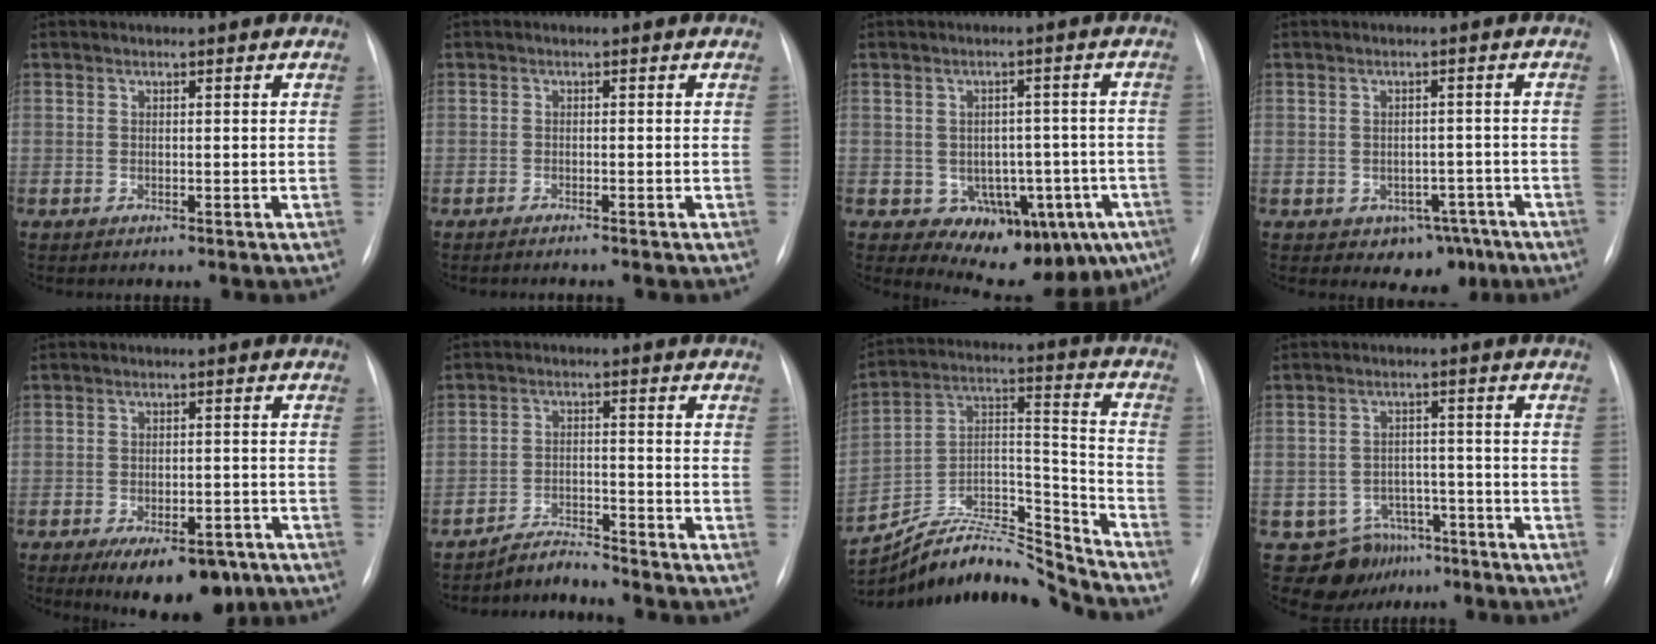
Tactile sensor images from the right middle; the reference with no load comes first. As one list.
[{"total": 1.6, "force": [-1.3, -0.3, 0.8], "torque": [-0.009, 0.002, -0.017]}, {"total": 12.2, "force": [-5.5, 7.7, 7.6], "torque": [-0.070, 0.024, -0.062]}, {"total": 4.9, "force": [-2.8, 3.5, 2.1], "torque": [-0.017, 0.014, -0.025]}, {"total": 10.9, "force": [-7.3, 4.6, 6.7], "torque": [-0.084, 0.000, -0.102]}, {"total": 3.8, "force": [-3.7, -0.7, -0.5], "torque": [0.007, -0.013, -0.065]}, {"total": 17.6, "force": [-17.5, 0.2, 1.7], "torque": [-0.034, 0.066, -0.305]}, {"total": 7.7, "force": [-5.5, 5.3, 0.3], "torque": [0.007, 0.029, -0.078]}]